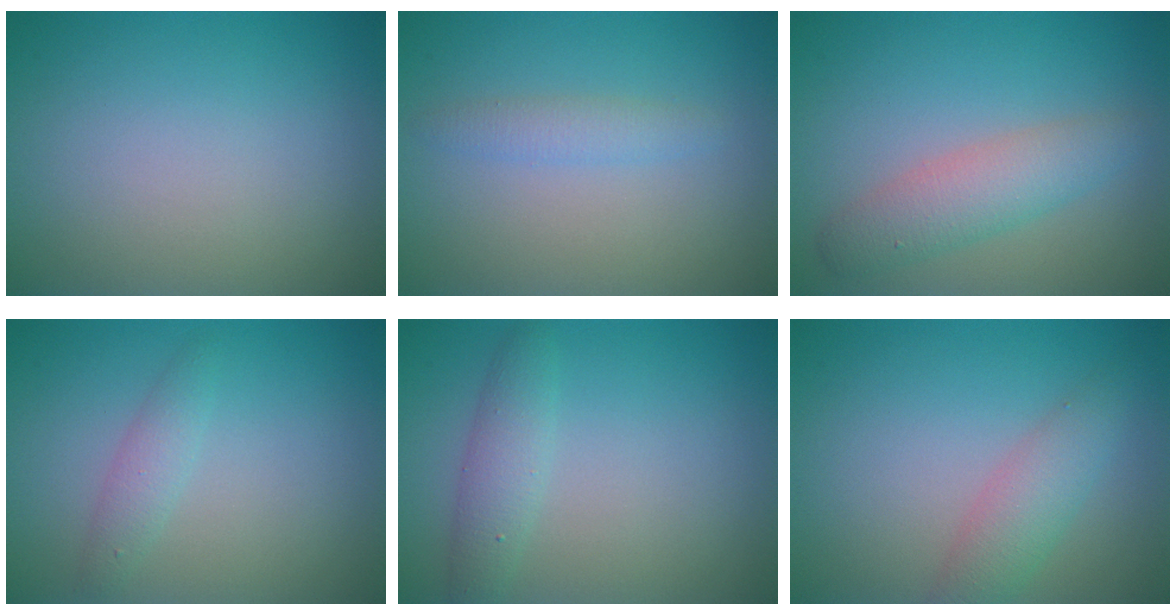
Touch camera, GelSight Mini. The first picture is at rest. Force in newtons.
{"total": 1.6, "press": 1.6, "slide": 0.1}
{"total": 3.5, "press": 3.5, "slide": 0.2}
{"total": 1.6, "press": 1.6, "slide": 0.1}
{"total": 2.4, "press": 2.4, "slide": 0.1}
{"total": 3.0, "press": 3.0, "slide": 0.1}